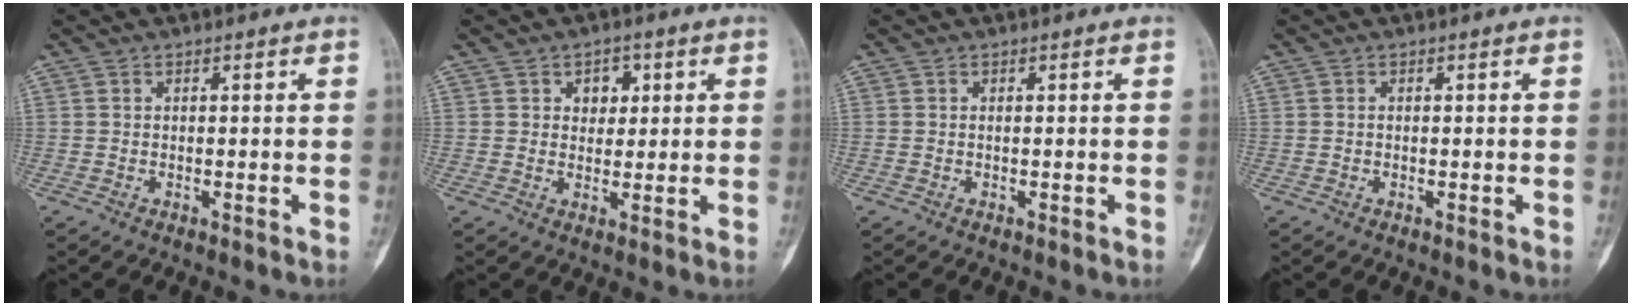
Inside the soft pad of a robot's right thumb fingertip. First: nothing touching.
{"total": 4.0, "force": [1.4, 3.1, 2.1], "torque": [0.001, -0.003, 0.018]}
{"total": 0.0}
{"total": 0.0}